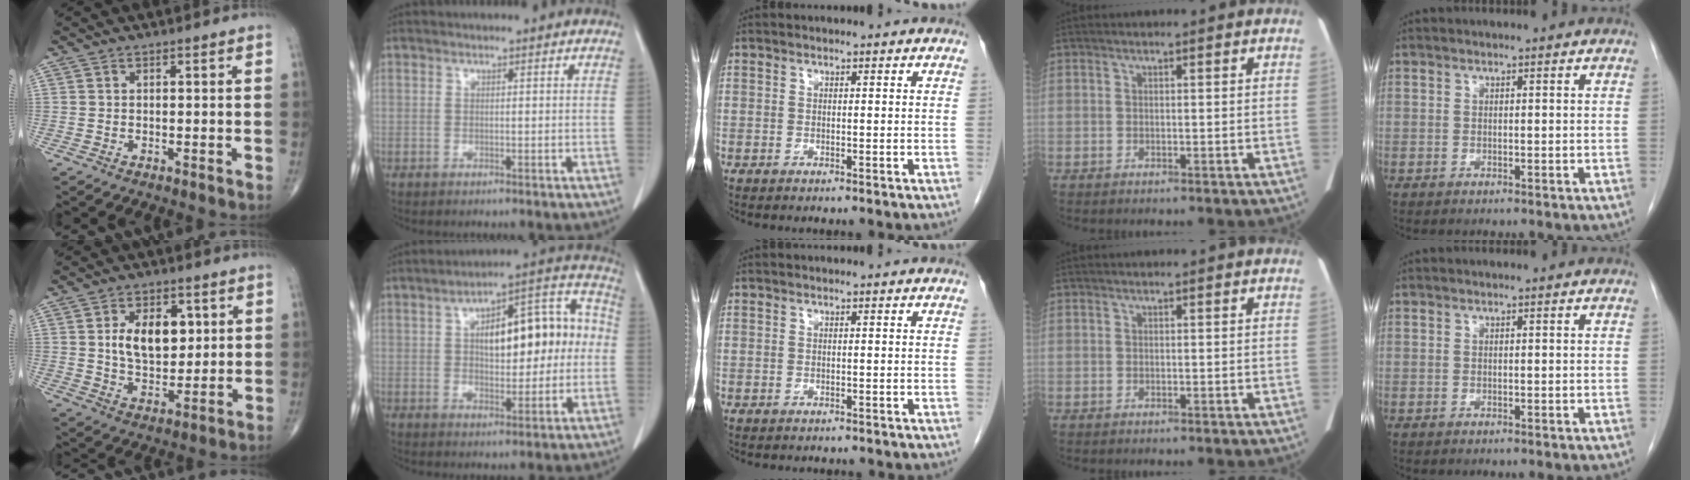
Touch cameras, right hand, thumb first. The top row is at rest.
{"thumb": {"total": 11.2, "force": [2.4, 6.9, 8.4], "torque": [-0.107, -0.013, 0.047]}, "index": {"total": 16.4, "force": [1.4, 6.5, 15.0], "torque": [-0.214, 0.048, 0.026]}, "middle": {"total": 3.0, "force": [-2.7, 1.0, 1.0], "torque": [-0.015, -0.003, -0.028]}}